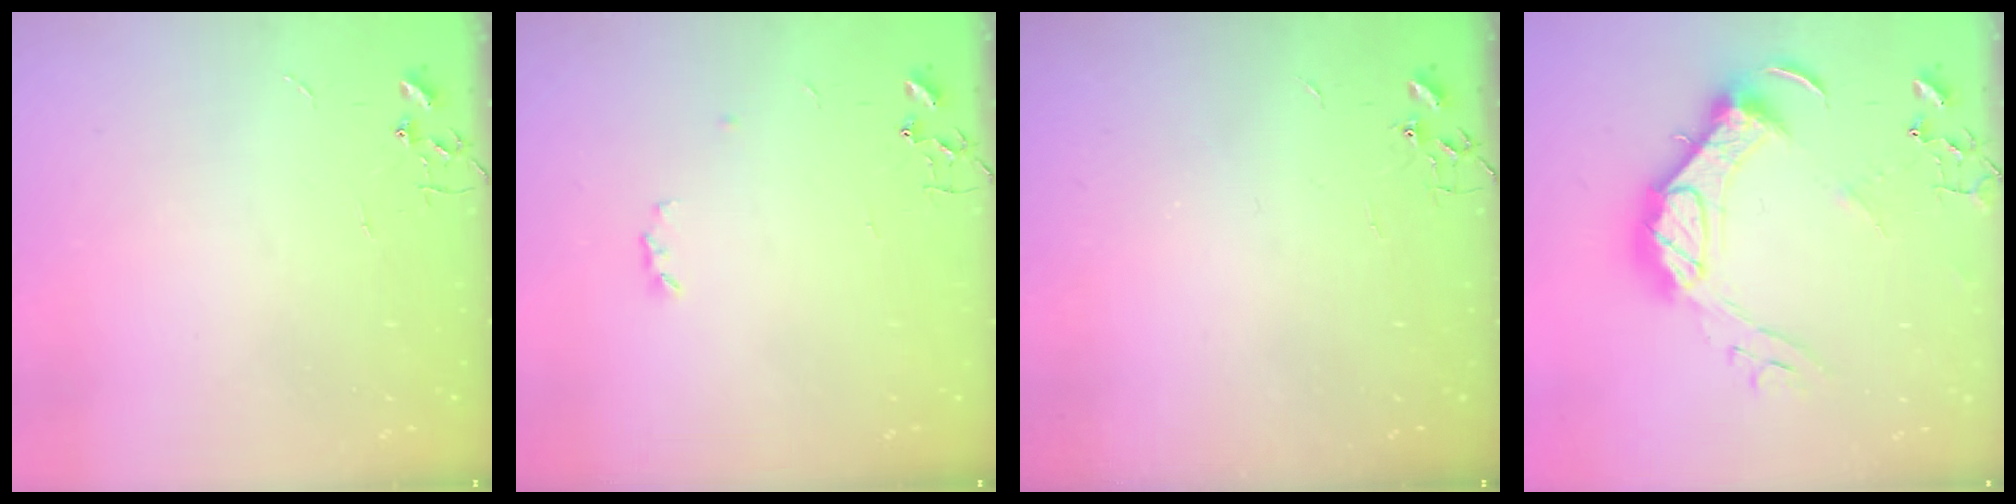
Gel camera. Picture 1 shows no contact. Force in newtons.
{"total": 3.2, "press": 3.2, "slide": 0.5}
{"total": 2.3, "press": 2.3, "slide": 0.4}
{"total": 16.8, "press": 16.8, "slide": 1.4}